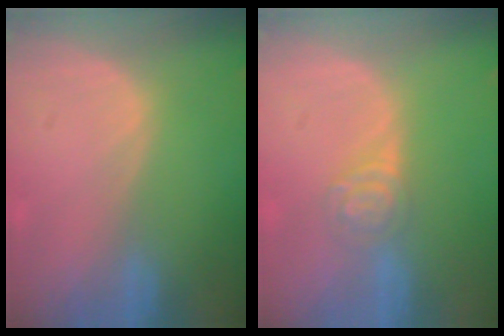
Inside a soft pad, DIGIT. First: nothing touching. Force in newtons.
{"total": 4.3, "press": 3.9, "slide": 1.9}